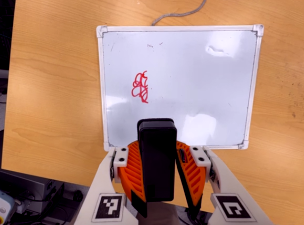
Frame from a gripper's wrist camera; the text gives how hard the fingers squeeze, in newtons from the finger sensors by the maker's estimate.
{"total": 9.2, "left": 8.9, "right": 9.5}